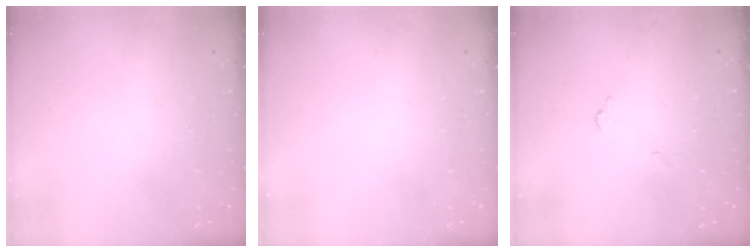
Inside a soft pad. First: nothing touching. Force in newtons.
{"total": 0.0}
{"total": 5.5, "press": 5.5, "slide": 0.5}